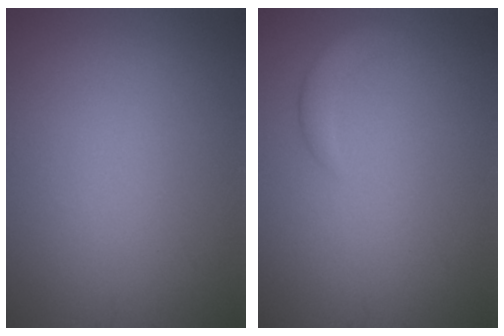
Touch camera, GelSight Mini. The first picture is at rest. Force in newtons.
{"total": 1.6, "press": 1.6, "slide": 0.1}